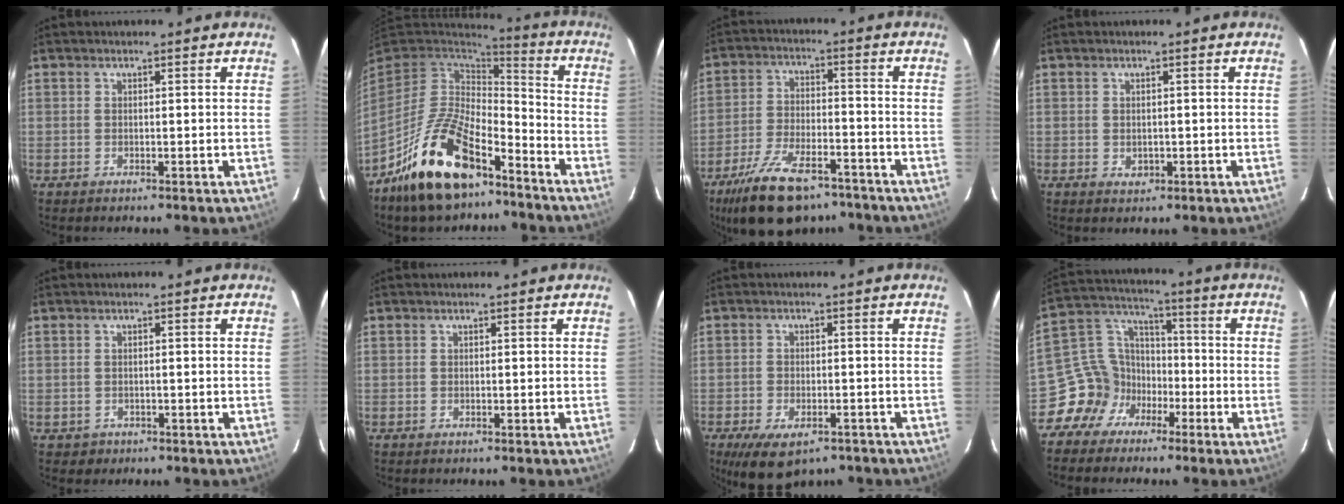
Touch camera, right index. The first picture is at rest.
{"total": 19.5, "force": [-12.4, 8.6, 12.4], "torque": [-0.250, -0.012, -0.218]}
{"total": 17.2, "force": [-12.3, 7.7, 9.3], "torque": [-0.198, -0.019, -0.202]}
{"total": 1.6, "force": [-0.1, 1.4, 0.9], "torque": [-0.013, 0.000, 0.001]}
{"total": 1.8, "force": [-0.7, 1.6, 0.2], "torque": [-0.005, 0.003, 0.000]}
{"total": 0.0}
{"total": 9.6, "force": [-6.3, 4.7, 5.5], "torque": [-0.115, -0.024, -0.093]}
{"total": 10.2, "force": [-5.4, 8.4, 2.0], "torque": [-0.046, 0.048, -0.100]}